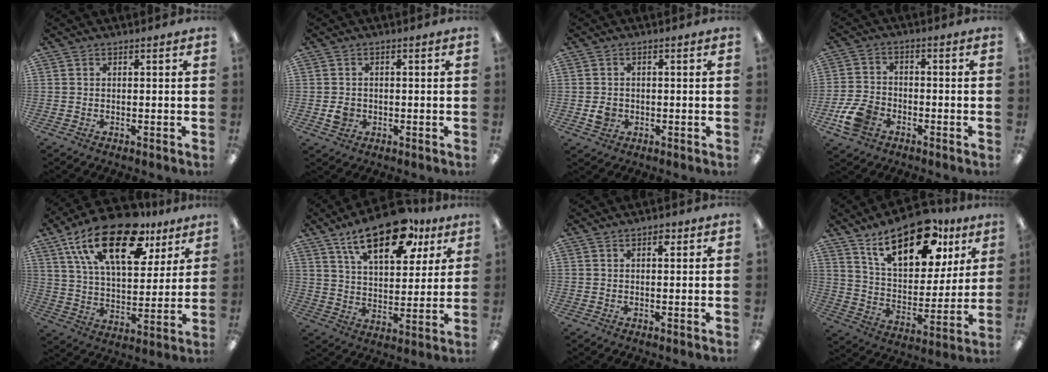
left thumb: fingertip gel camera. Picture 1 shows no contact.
{"total": 3.1, "force": [-0.5, 2.8, 1.4], "torque": [-0.015, 0.002, -0.010]}
{"total": 3.2, "force": [-0.5, 2.8, 1.5], "torque": [-0.008, -0.002, -0.012]}
{"total": 8.2, "force": [-4.0, 5.6, 4.4], "torque": [-0.096, 0.016, -0.073]}
{"total": 23.7, "force": [13.6, 11.3, 15.8], "torque": [-0.277, -0.059, 0.235]}
{"total": 19.6, "force": [12.6, 8.8, 12.1], "torque": [-0.190, -0.055, 0.210]}
{"total": 2.2, "force": [1.2, 1.2, 1.4], "torque": [-0.006, -0.006, 0.016]}
{"total": 21.3, "force": [12.9, 10.4, 13.5], "torque": [-0.206, -0.059, 0.221]}